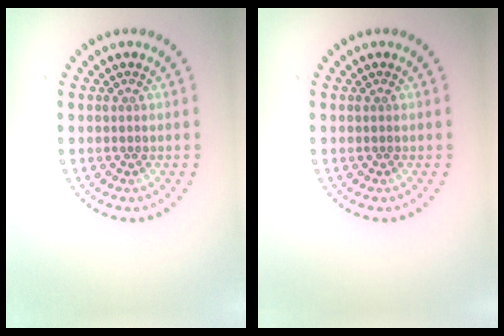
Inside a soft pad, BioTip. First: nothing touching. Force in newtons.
{"total": 0.0}